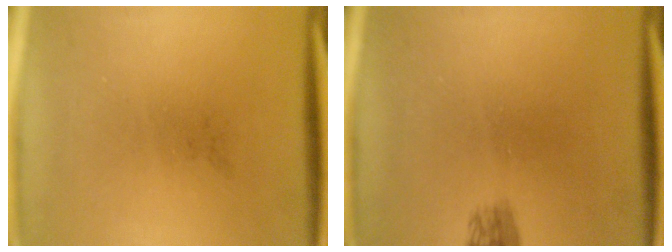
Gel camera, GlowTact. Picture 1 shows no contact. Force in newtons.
{"total": 1.6}